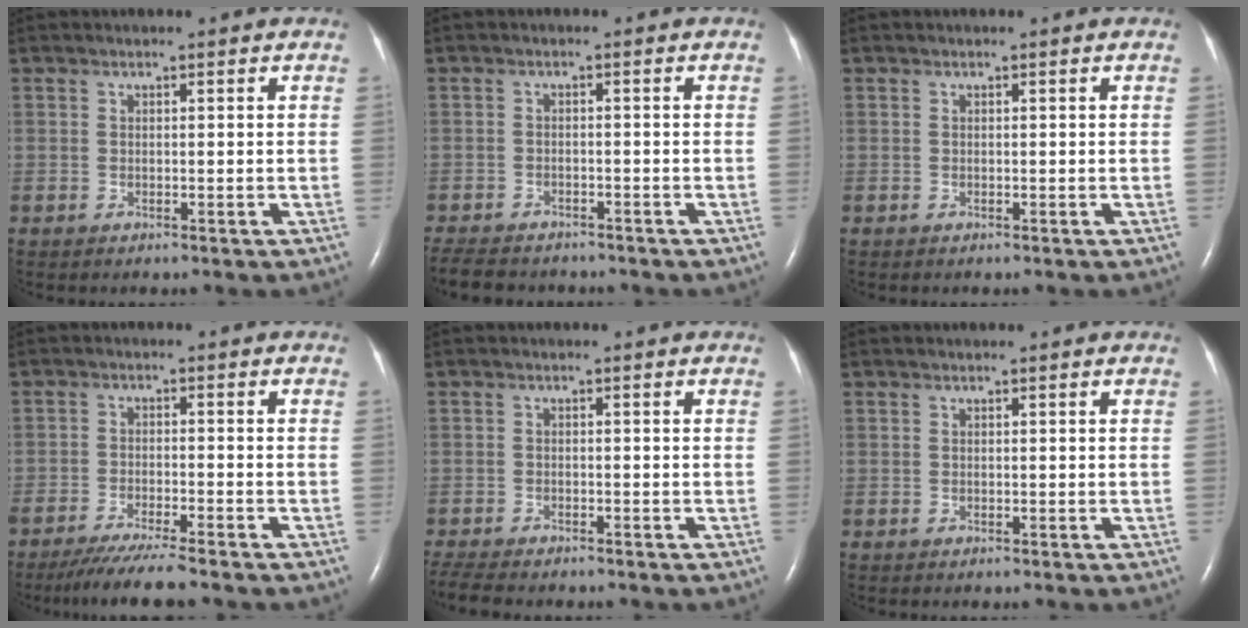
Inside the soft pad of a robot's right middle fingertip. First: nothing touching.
{"total": 8.3, "force": [-7.2, 2.9, 2.9], "torque": [-0.054, -0.007, -0.104]}
{"total": 0.0}
{"total": 7.3, "force": [-6.3, -0.3, 3.7], "torque": [-0.060, -0.023, -0.106]}
{"total": 5.5, "force": [-4.8, 1.2, 2.3], "torque": [-0.041, -0.011, -0.080]}
{"total": 0.0}